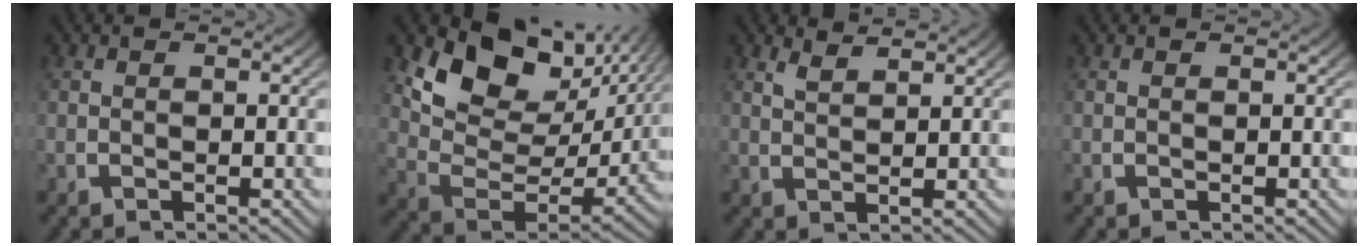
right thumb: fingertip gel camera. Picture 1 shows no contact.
{"total": 10.9, "force": [4.4, 6.2, 7.7], "torque": [-0.135, 0.003, 0.068]}
{"total": 2.1, "force": [2.0, 0.1, 0.6], "torque": [-0.009, 0.000, 0.043]}
{"total": 0.0}